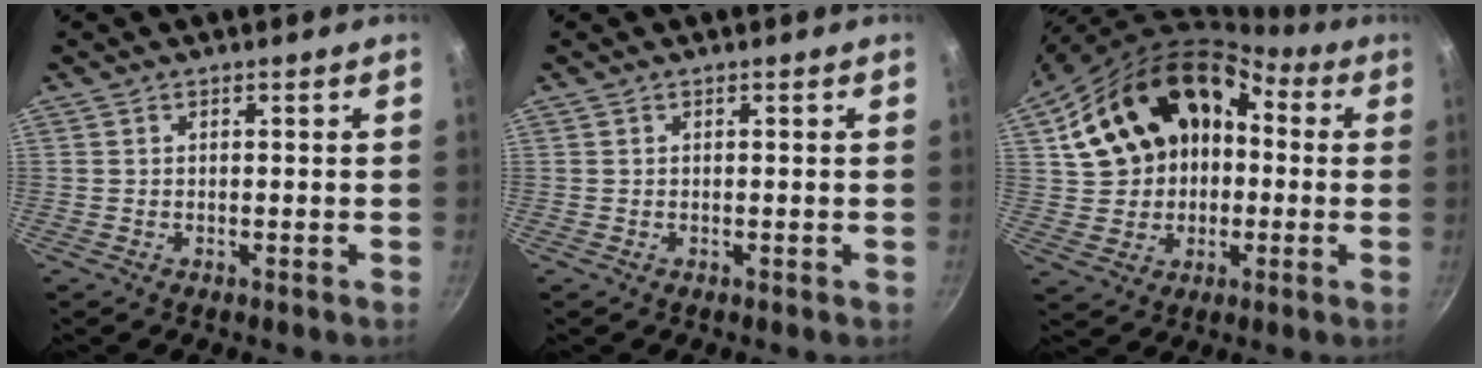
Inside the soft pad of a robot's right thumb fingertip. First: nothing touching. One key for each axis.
{"total": 0.0}
{"total": 20.8, "fx": 2.5, "fy": 16.2, "fz": 12.9, "tx": -0.211, "ty": 0.061, "tz": 0.052}